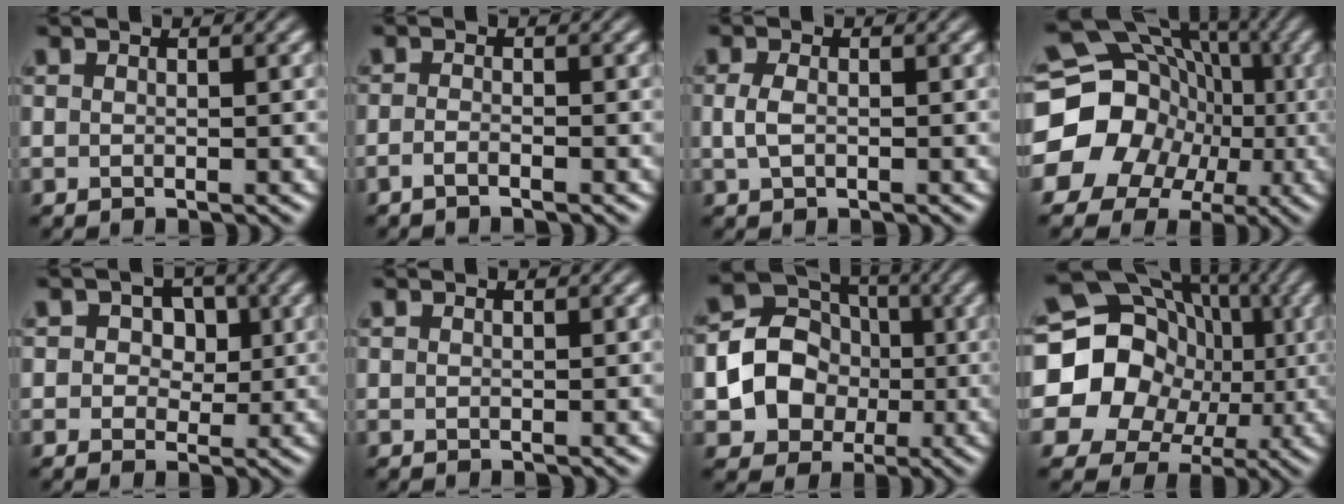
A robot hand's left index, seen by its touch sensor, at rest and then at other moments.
{"total": 1.1, "force": [-1.0, 0.1, 0.5], "torque": [-0.007, -0.005, -0.019]}
{"total": 1.2, "force": [-0.1, 0.6, 1.0], "torque": [-0.036, -0.002, 0.003]}
{"total": 17.6, "force": [-3.2, 16.1, 6.2], "torque": [-0.131, -0.001, -0.080]}
{"total": 3.1, "force": [1.0, 2.6, 1.5], "torque": [-0.006, 0.006, 0.002]}
{"total": 0.0}
{"total": 6.4, "force": [-1.0, 5.7, 2.7], "torque": [-0.033, 0.000, -0.026]}
{"total": 18.8, "force": [0.4, 17.5, 6.9], "torque": [-0.160, 0.025, -0.029]}